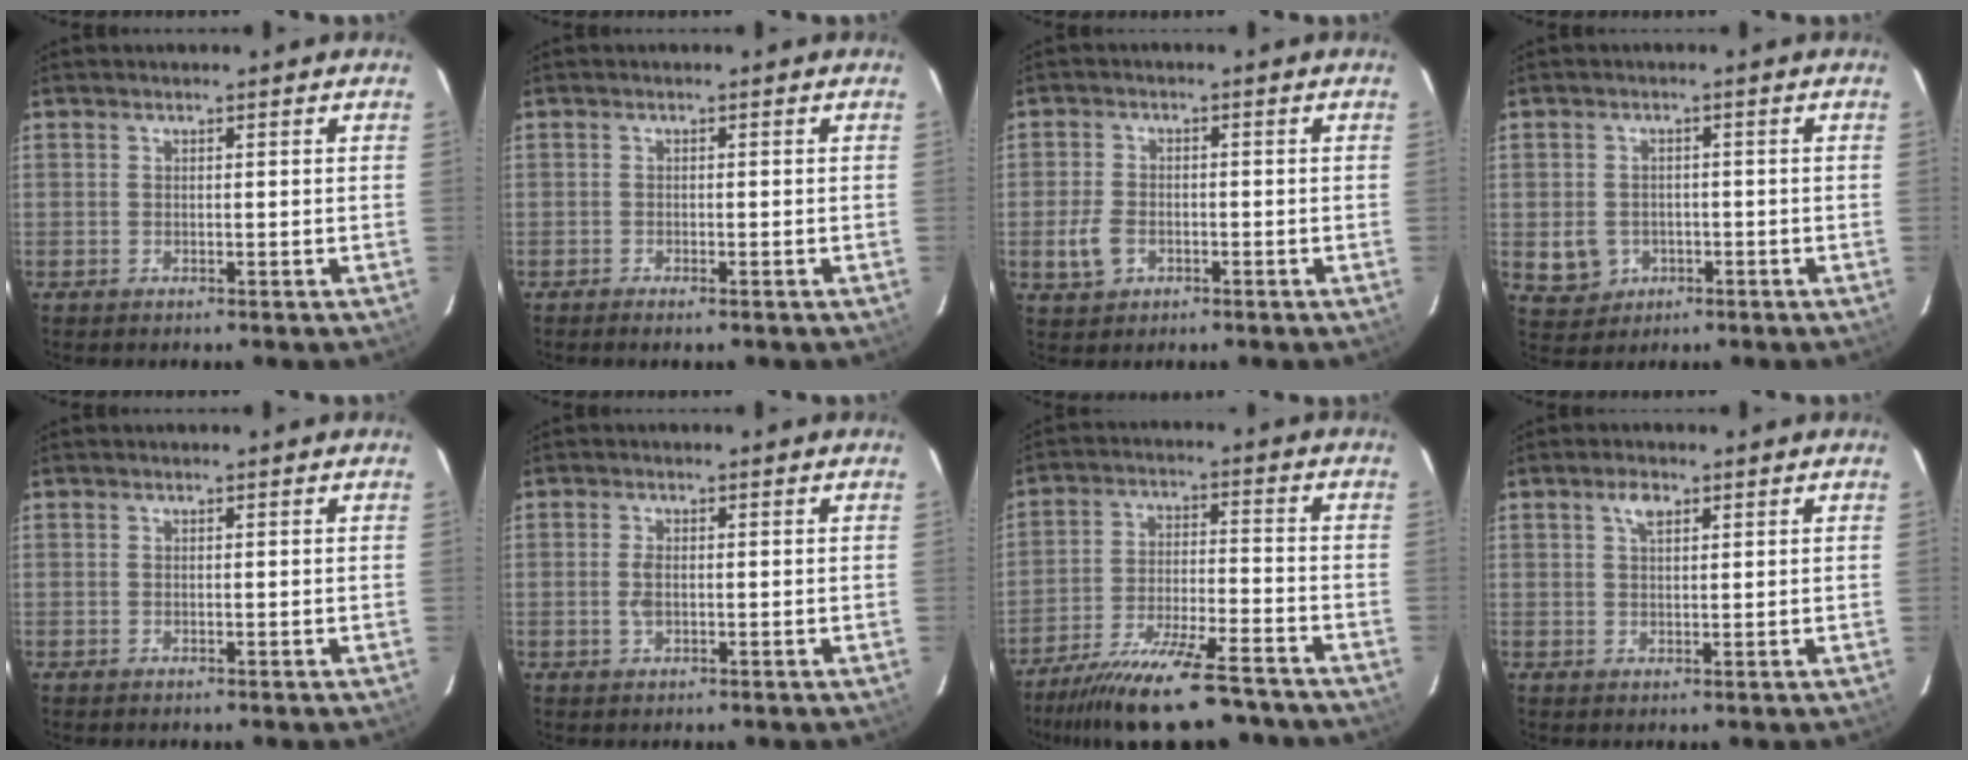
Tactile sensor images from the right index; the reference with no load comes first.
{"total": 1.3, "force": [-1.1, 0.2, 0.7], "torque": [-0.019, -0.002, -0.021]}
{"total": 4.9, "force": [-1.7, 3.7, 2.8], "torque": [-0.070, 0.002, -0.028]}
{"total": 5.4, "force": [-1.3, 4.9, 1.6], "torque": [-0.047, 0.007, -0.004]}
{"total": 0.0}
{"total": 2.1, "force": [-0.2, 1.1, 1.8], "torque": [-0.036, 0.002, -0.003]}
{"total": 19.5, "force": [-16.8, 3.6, 9.3], "torque": [-0.183, -0.031, -0.257]}
{"total": 2.7, "force": [1.4, 1.3, 1.9], "torque": [-0.034, 0.008, 0.025]}